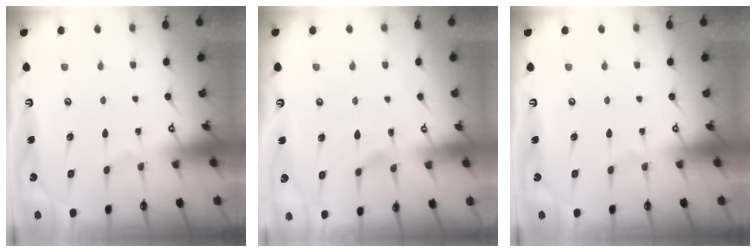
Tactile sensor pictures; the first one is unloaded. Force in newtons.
{"total": 2.4, "press": 2.1, "slide": 1.2}
{"total": 0.0}